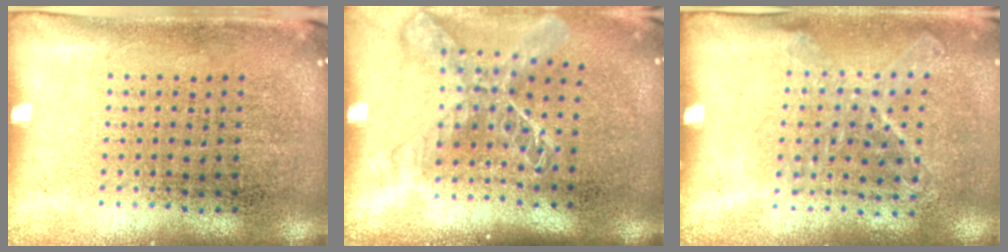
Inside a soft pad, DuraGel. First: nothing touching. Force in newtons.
{"total": 1.9, "press": 1.5, "slide": 1.2}
{"total": 1.1, "press": 1.0, "slide": 0.5}